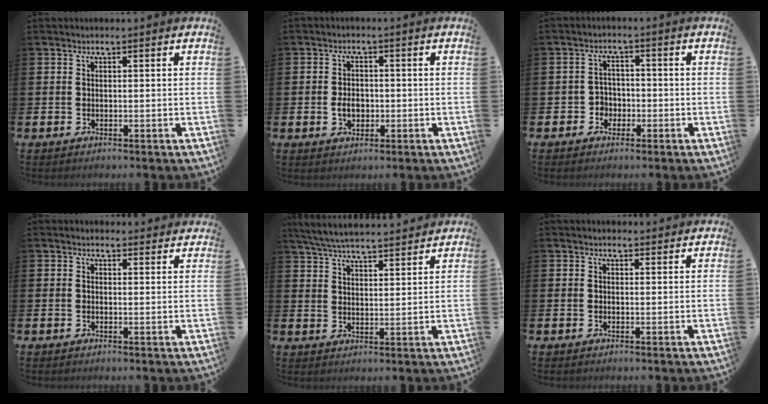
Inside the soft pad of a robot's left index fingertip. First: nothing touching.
{"total": 2.9, "force": [-0.5, 2.2, 1.8], "torque": [-0.019, -0.002, -0.015]}
{"total": 2.8, "force": [-1.5, 2.3, 0.3], "torque": [-0.021, 0.009, -0.034]}
{"total": 1.7, "force": [1.6, 0.4, -0.1], "torque": [0.011, -0.007, 0.028]}
{"total": 5.9, "force": [5.7, 0.4, 1.3], "torque": [-0.046, -0.032, 0.102]}
{"total": 1.1, "force": [1.0, 0.4, 0.1], "torque": [0.010, 0.000, 0.016]}